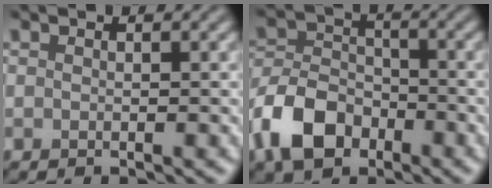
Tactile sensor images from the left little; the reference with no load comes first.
{"total": 6.8, "force": [-3.7, 4.4, 3.7], "torque": [-0.073, 0.002, -0.082]}